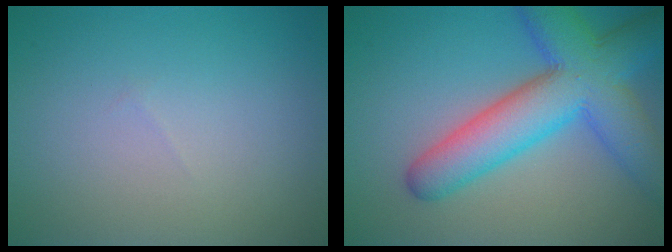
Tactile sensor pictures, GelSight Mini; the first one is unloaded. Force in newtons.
{"total": 9.3, "press": 9.3, "slide": 0.3}